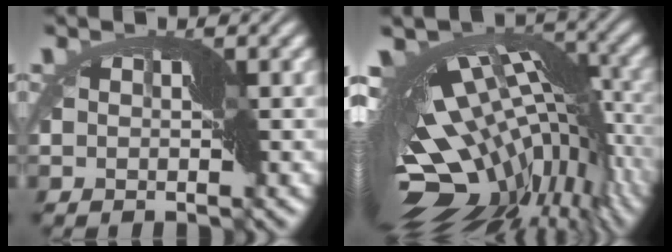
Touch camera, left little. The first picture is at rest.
{"total": 16.7, "force": [-3.3, 8.0, 14.3], "torque": [-0.212, 0.001, -0.031]}